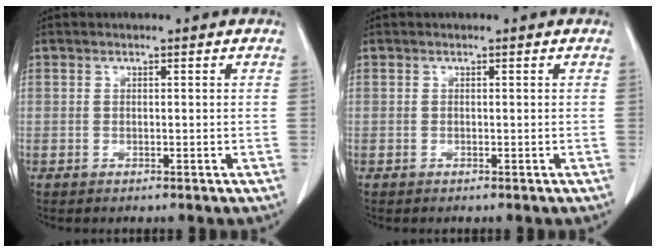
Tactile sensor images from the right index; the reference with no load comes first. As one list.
[{"total": 0.0}]